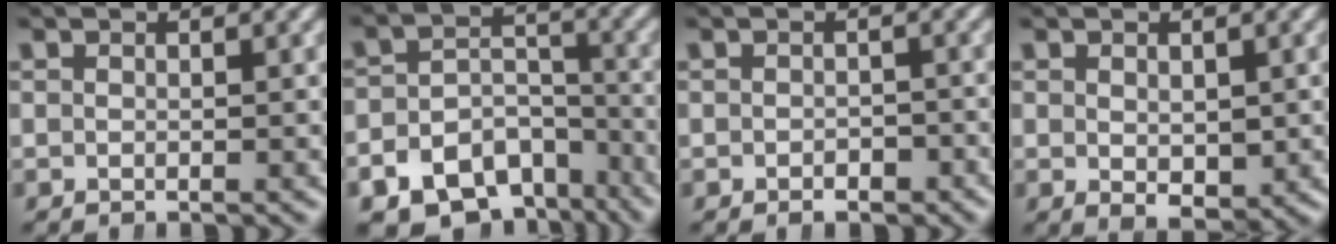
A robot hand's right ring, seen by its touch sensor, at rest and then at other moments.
{"total": 11.7, "force": [-7.4, 7.9, 4.4], "torque": [-0.071, -0.036, -0.112]}
{"total": 1.3, "force": [-1.2, 0.3, 0.2], "torque": [0.012, -0.001, -0.021]}
{"total": 2.7, "force": [-0.6, 1.1, 2.4], "torque": [-0.028, -0.023, 0.008]}